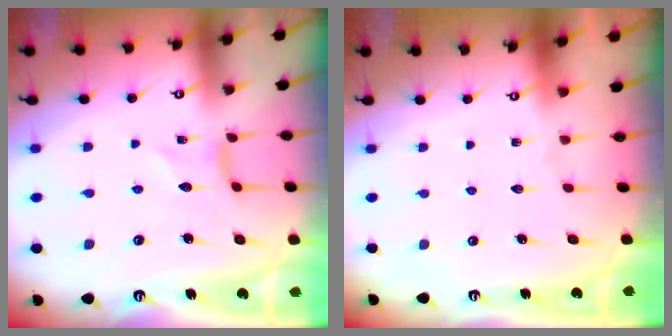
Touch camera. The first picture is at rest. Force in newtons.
{"total": 0.0}